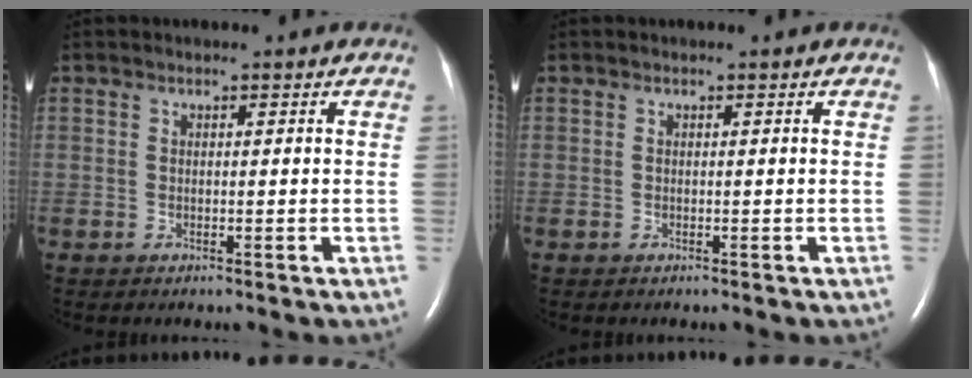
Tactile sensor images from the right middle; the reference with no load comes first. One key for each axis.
{"total": 0.0}